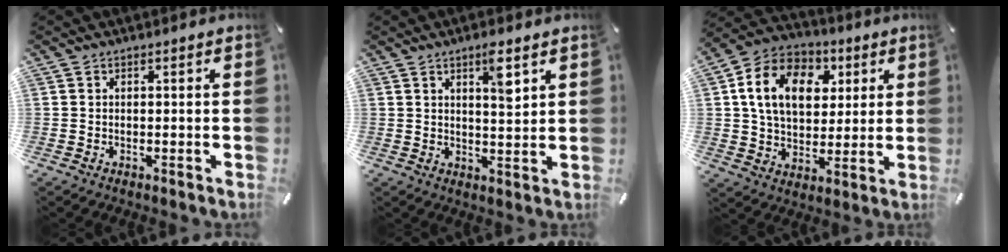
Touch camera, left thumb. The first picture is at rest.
{"total": 5.6, "force": [3.3, 1.2, 4.4], "torque": [-0.064, -0.019, 0.049]}
{"total": 15.1, "force": [4.3, 11.2, 9.2], "torque": [-0.170, 0.005, 0.078]}